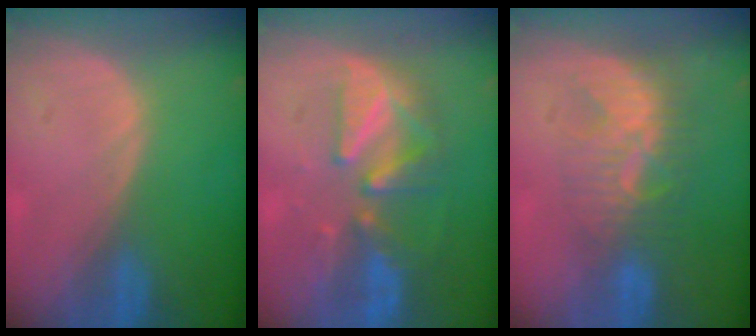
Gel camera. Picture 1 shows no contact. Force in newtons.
{"total": 8.4, "press": 8.0, "slide": 2.4}
{"total": 8.1, "press": 7.4, "slide": 3.4}